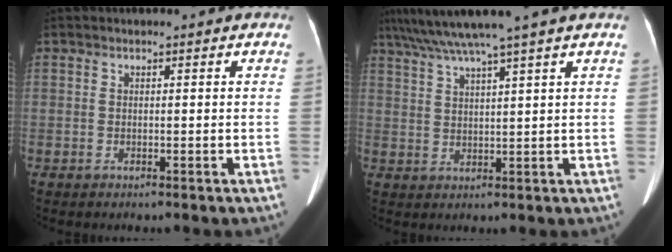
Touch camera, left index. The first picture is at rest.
{"total": 8.7, "force": [7.0, -2.0, 4.7], "torque": [-0.082, 0.022, 0.116]}